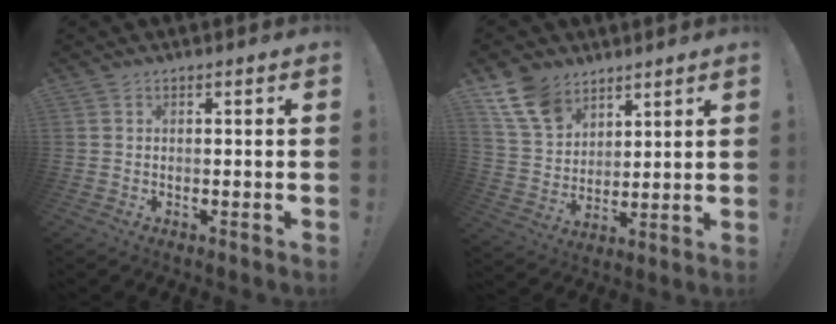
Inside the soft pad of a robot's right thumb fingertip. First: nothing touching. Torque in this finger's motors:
{"motor_torque": [-0.63, 0.98, 0.32, 0.48, 0.02]}